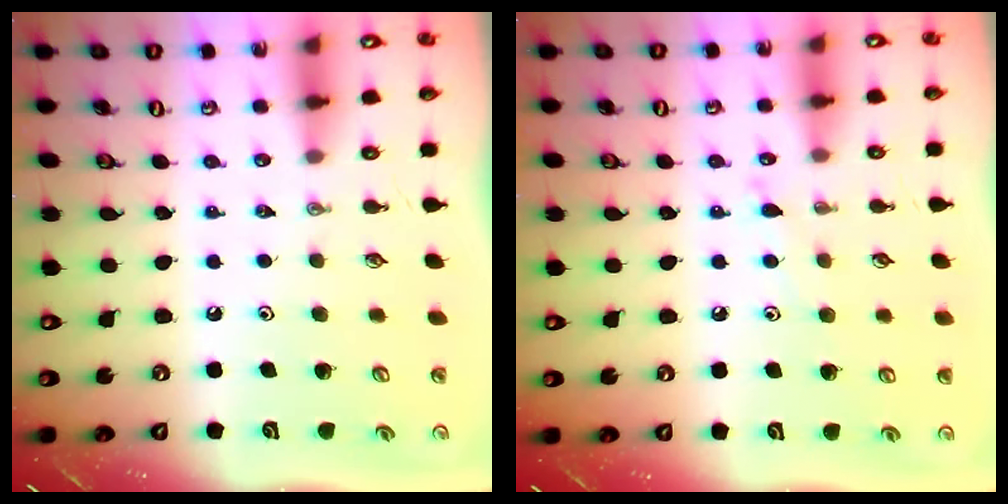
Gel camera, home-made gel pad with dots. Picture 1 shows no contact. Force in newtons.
{"total": 4.9, "press": 4.8, "slide": 0.7}